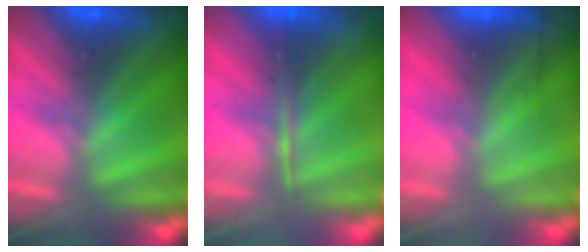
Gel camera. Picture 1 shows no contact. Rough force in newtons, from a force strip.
{"total": 1.5}
{"total": 2.4}